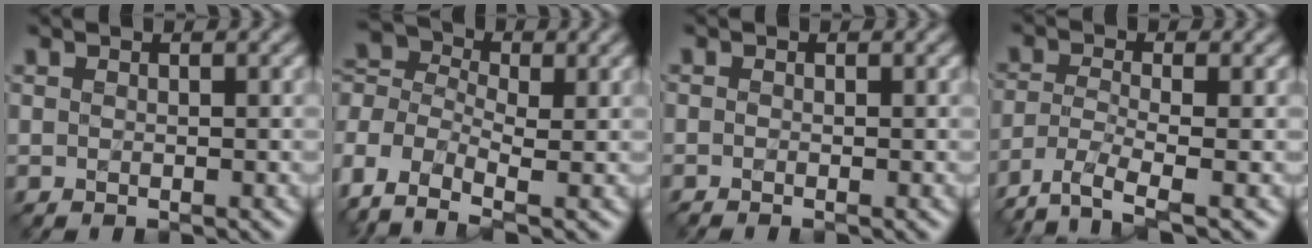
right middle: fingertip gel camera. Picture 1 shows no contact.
{"total": 6.5, "force": [-3.0, 3.7, 4.4], "torque": [-0.100, 0.006, -0.079]}
{"total": 0.5, "force": [-0.4, 0.1, 0.4], "torque": [-0.008, -0.009, -0.009]}
{"total": 4.4, "force": [-3.1, 1.2, 2.9], "torque": [-0.068, -0.012, -0.068]}